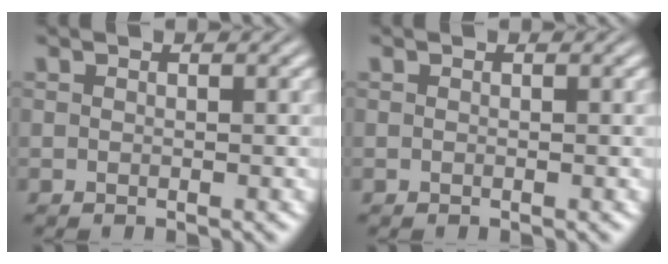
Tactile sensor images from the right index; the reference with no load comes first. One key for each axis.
{"total": 0.0}